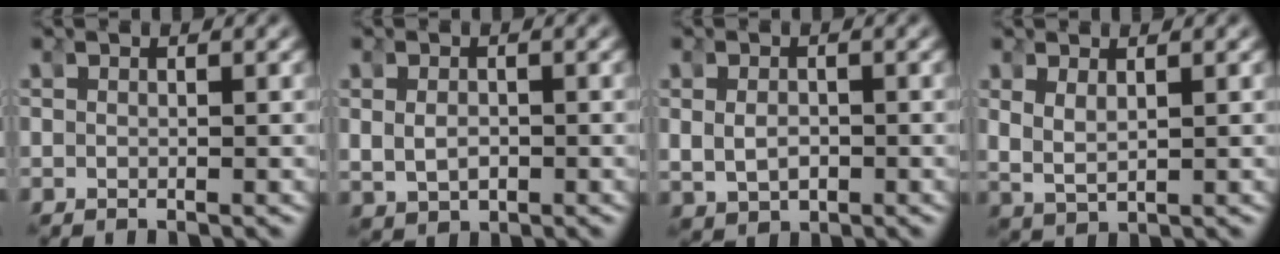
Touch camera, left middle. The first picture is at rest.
{"total": 1.4, "force": [0.6, 1.0, -0.7], "torque": [-0.003, -0.007, 0.016]}
{"total": 1.7, "force": [0.5, 1.4, -0.7], "torque": [-0.004, -0.008, 0.014]}
{"total": 1.4, "force": [1.3, 0.5, -0.1], "torque": [-0.037, -0.005, 0.029]}